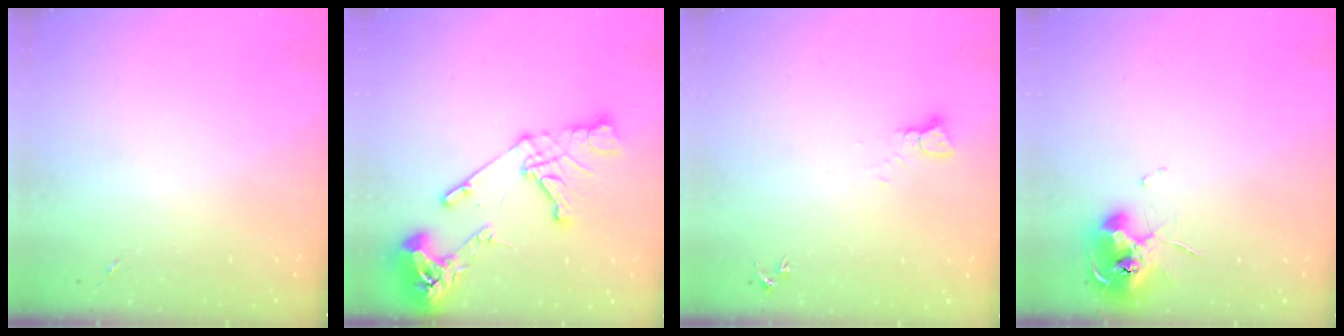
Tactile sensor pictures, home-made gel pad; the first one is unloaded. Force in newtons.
{"total": 17.0, "press": 16.9, "slide": 1.9}
{"total": 2.2, "press": 2.2, "slide": 0.2}
{"total": 10.1, "press": 9.9, "slide": 1.5}